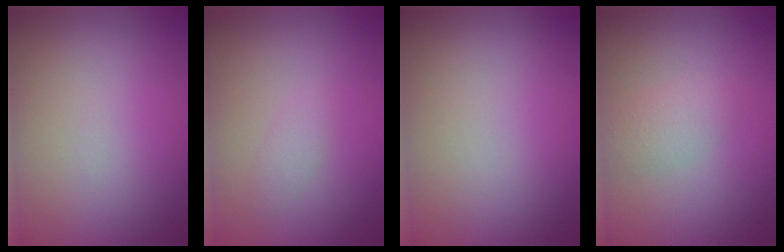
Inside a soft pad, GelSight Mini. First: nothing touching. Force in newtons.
{"total": 0.9, "press": 0.9, "slide": 0.0}
{"total": 0.0}
{"total": 1.9, "press": 1.9, "slide": 0.1}